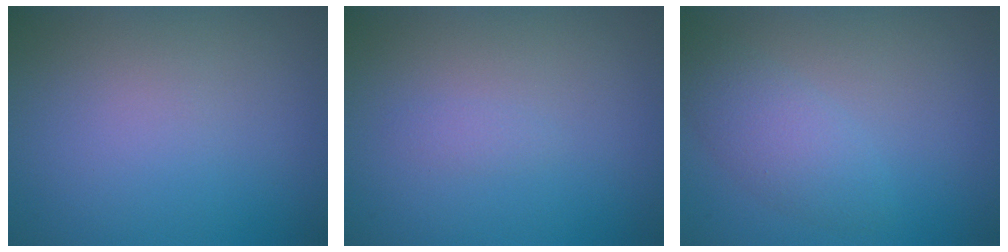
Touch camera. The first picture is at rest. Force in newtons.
{"total": 0.6, "press": 0.6, "slide": 0.1}
{"total": 2.8, "press": 2.8, "slide": 0.1}